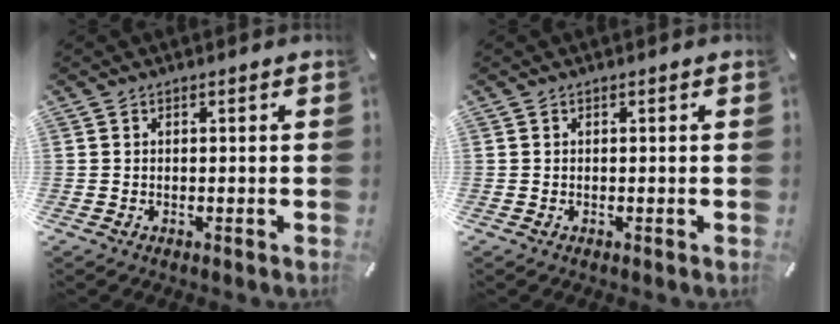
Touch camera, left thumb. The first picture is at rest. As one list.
[{"total": 0.0}]